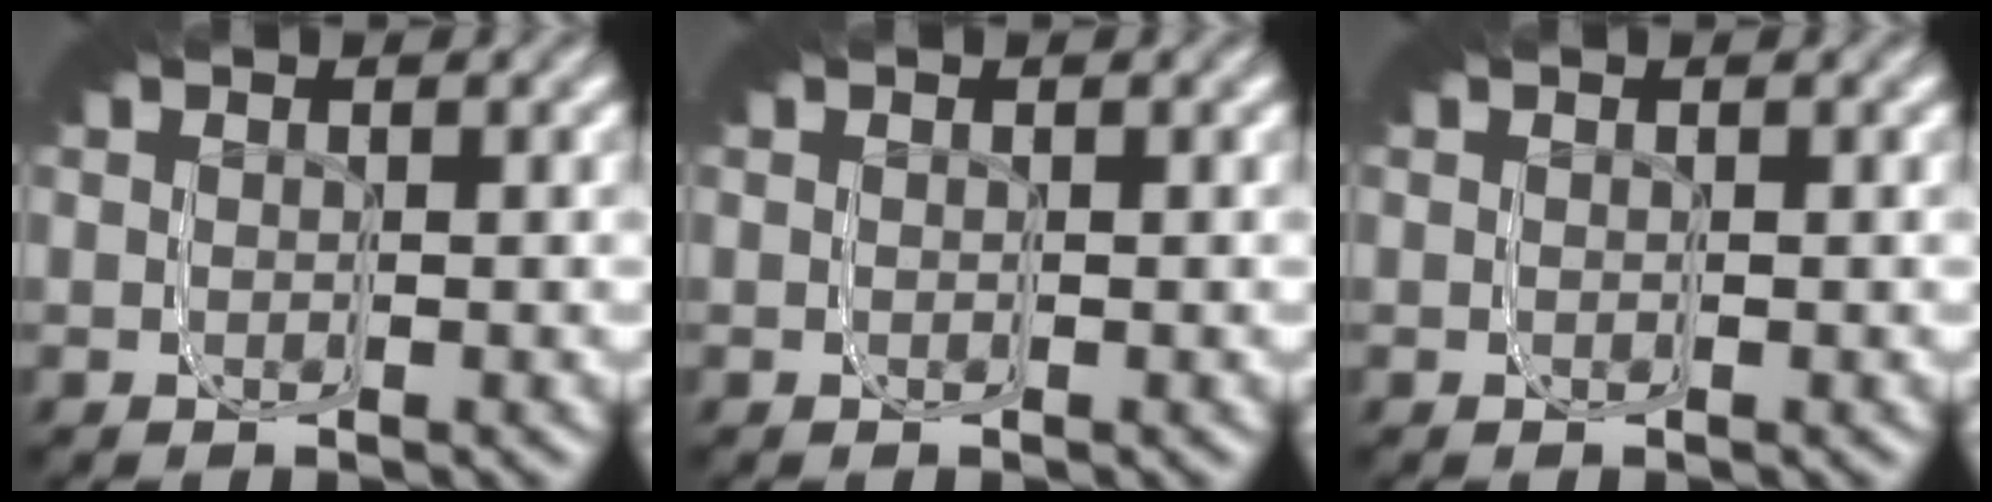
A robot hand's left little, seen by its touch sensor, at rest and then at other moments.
{"total": 0.0}
{"total": 0.0}